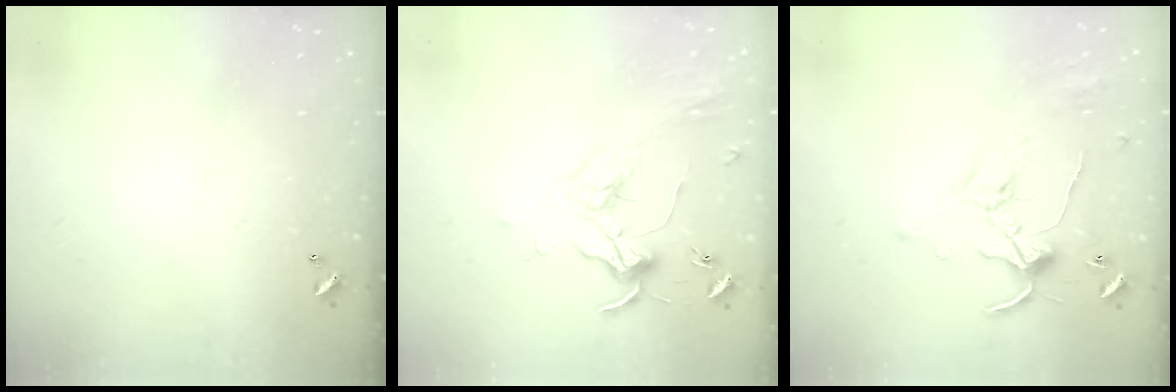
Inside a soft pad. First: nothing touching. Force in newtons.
{"total": 1.7, "press": 1.5, "slide": 0.7}
{"total": 1.0, "press": 0.5, "slide": 0.8}